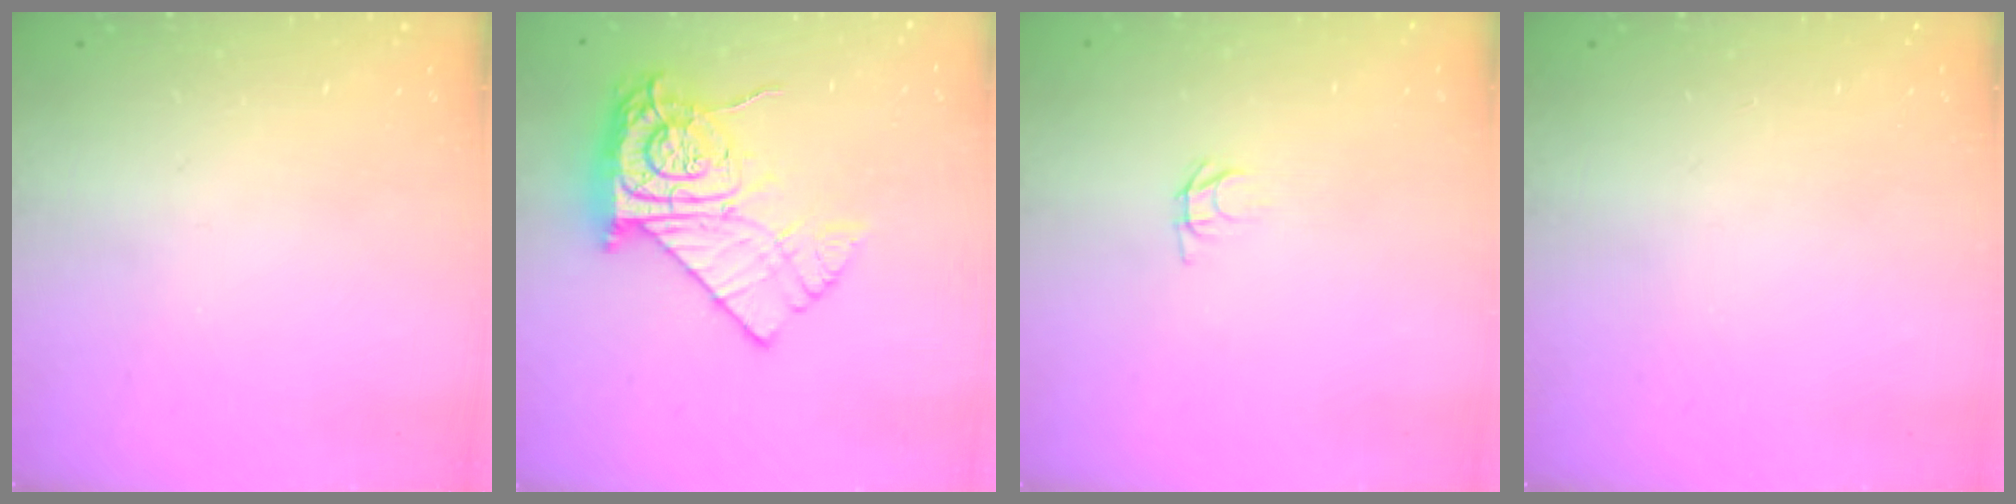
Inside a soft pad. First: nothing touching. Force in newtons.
{"total": 15.4, "press": 15.4, "slide": 1.3}
{"total": 2.5, "press": 2.5, "slide": 0.3}
{"total": 0.0}